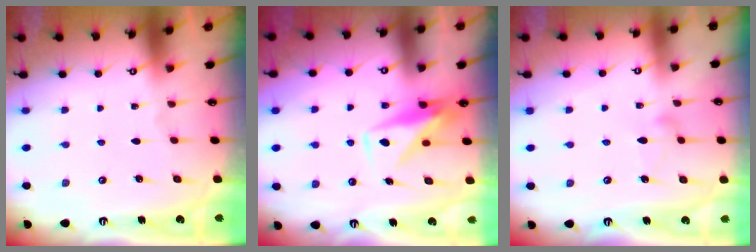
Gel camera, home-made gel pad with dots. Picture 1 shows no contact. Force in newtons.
{"total": 8.1, "press": 8.1, "slide": 0.2}
{"total": 7.2, "press": 7.2, "slide": 0.4}